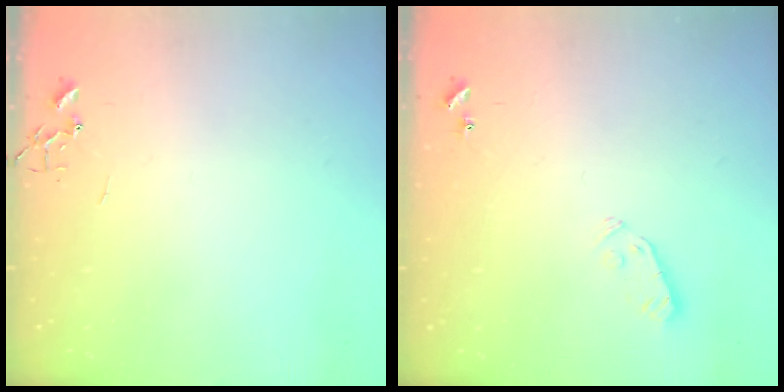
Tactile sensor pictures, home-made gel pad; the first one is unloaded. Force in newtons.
{"total": 3.8, "press": 3.7, "slide": 0.8}